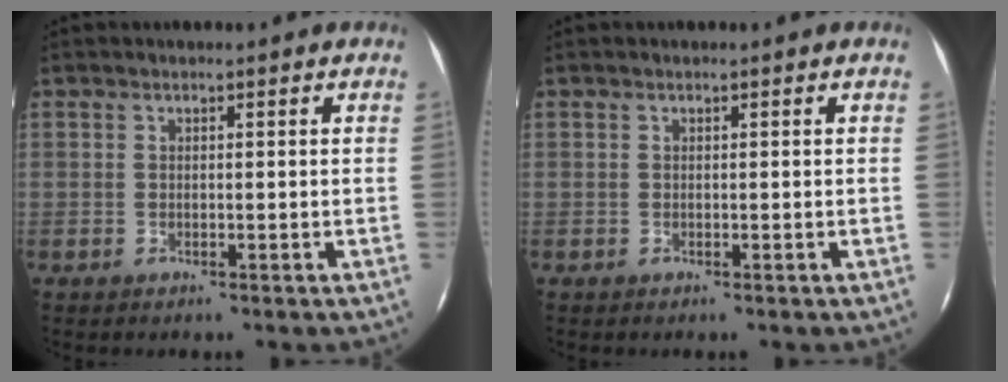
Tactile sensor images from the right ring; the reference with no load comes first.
{"total": 0.0}